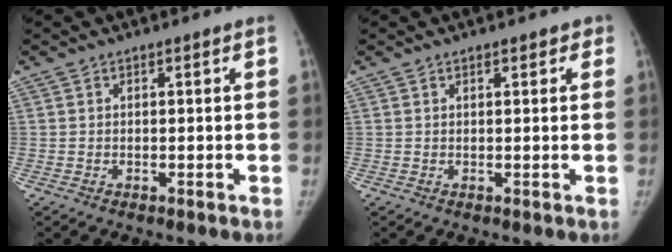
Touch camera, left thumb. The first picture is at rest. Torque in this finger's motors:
{"motor_torque": [-0.20, -0.09, -0.14, 0.08, 0.01]}